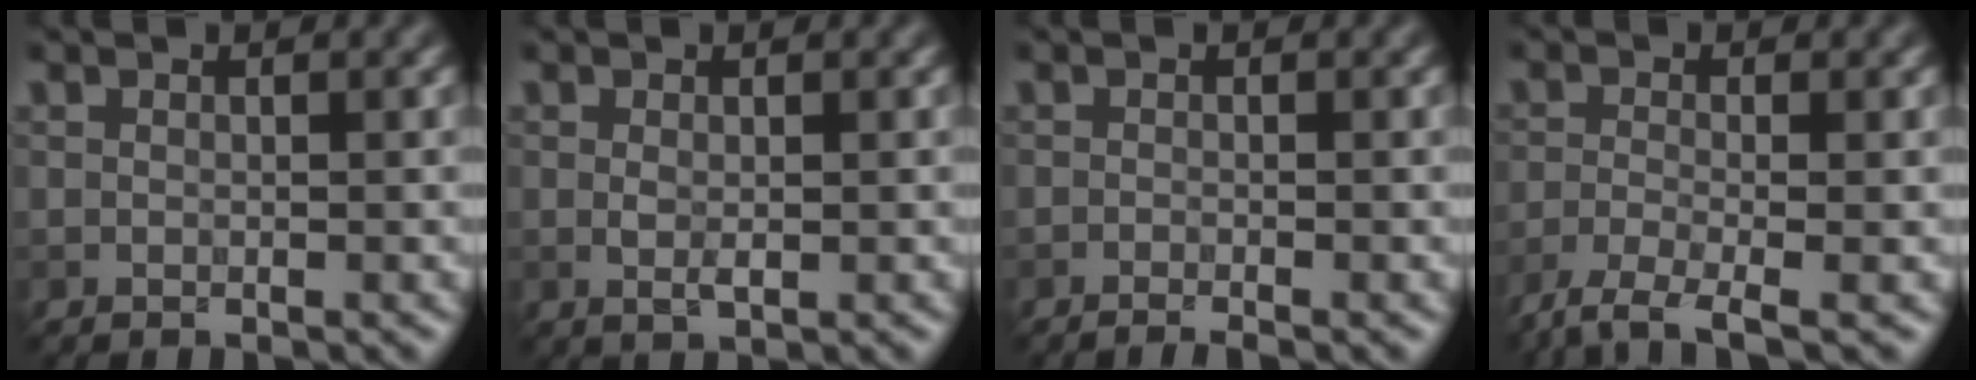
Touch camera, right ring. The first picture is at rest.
{"total": 1.2, "force": [0.1, 0.6, 1.0], "torque": [-0.023, -0.002, 0.002]}
{"total": 1.8, "force": [-1.3, 0.3, 1.2], "torque": [-0.020, 0.001, -0.020]}
{"total": 4.2, "force": [-3.2, 0.9, 2.7], "torque": [-0.056, -0.008, -0.072]}